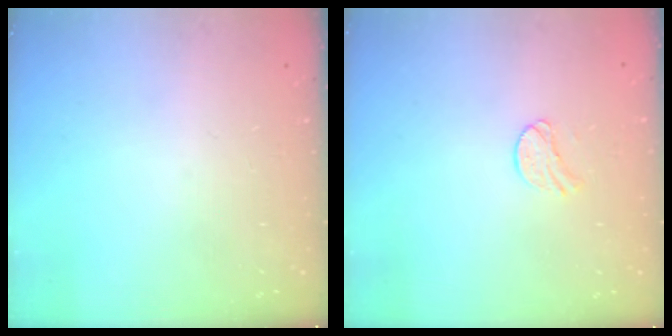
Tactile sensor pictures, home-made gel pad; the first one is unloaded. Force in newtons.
{"total": 7.5, "press": 7.4, "slide": 0.5}